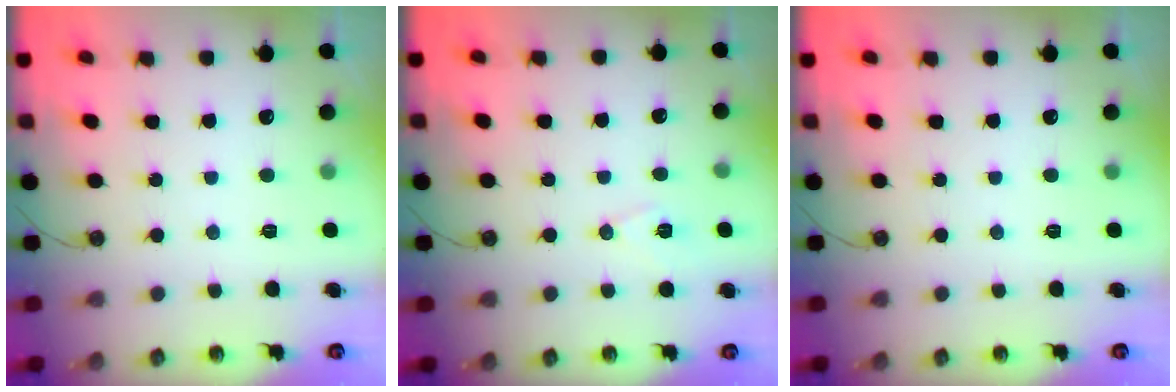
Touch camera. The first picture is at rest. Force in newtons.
{"total": 6.9, "press": 5.8, "slide": 3.7}
{"total": 0.0}